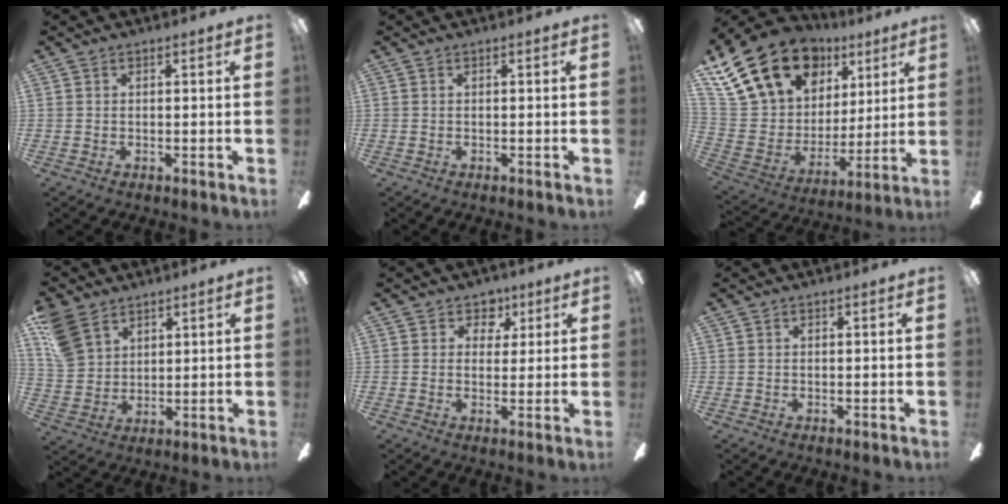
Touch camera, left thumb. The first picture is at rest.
{"total": 0.0}
{"total": 23.7, "force": [13.7, 15.7, 11.3], "torque": [-0.234, -0.060, 0.268]}
{"total": 11.4, "force": [7.0, 7.9, 4.4], "torque": [-0.104, -0.020, 0.142]}
{"total": 5.1, "force": [2.6, 4.2, 1.2], "torque": [-0.007, -0.009, 0.042]}
{"total": 0.0}